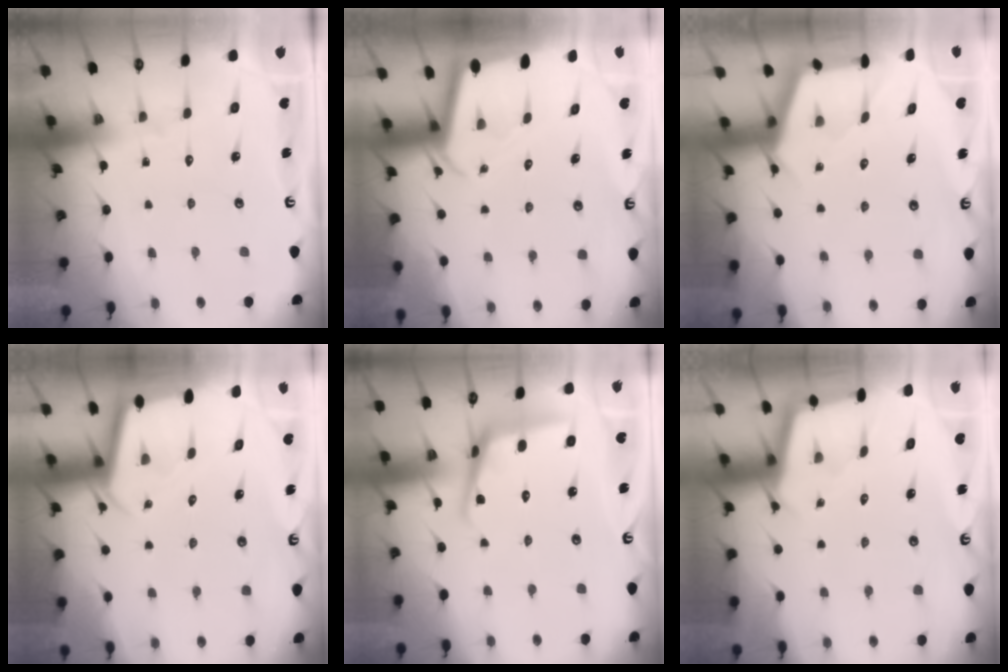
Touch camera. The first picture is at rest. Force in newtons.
{"total": 2.1, "press": 2.1, "slide": 0.2}
{"total": 2.7, "press": 2.7, "slide": 0.4}
{"total": 2.3, "press": 2.3, "slide": 0.1}
{"total": 8.6, "press": 8.5, "slide": 0.7}
{"total": 2.5, "press": 2.5, "slide": 0.2}